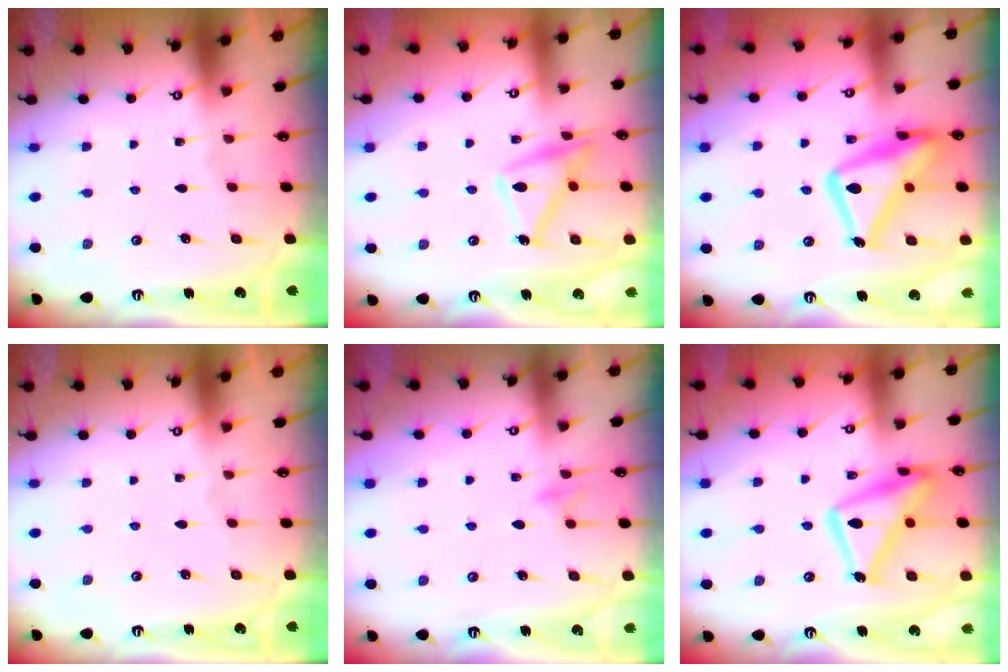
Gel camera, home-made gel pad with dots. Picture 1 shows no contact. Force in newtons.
{"total": 14.8, "press": 14.7, "slide": 1.1}
{"total": 20.4, "press": 20.4, "slide": 1.7}
{"total": 0.0}
{"total": 8.7, "press": 8.6, "slide": 0.9}
{"total": 17.0, "press": 17.0, "slide": 1.4}